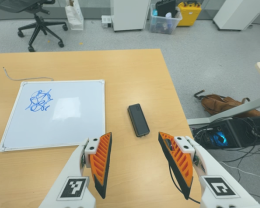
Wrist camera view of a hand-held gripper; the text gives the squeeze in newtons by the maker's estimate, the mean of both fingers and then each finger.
{"total": 0.0}